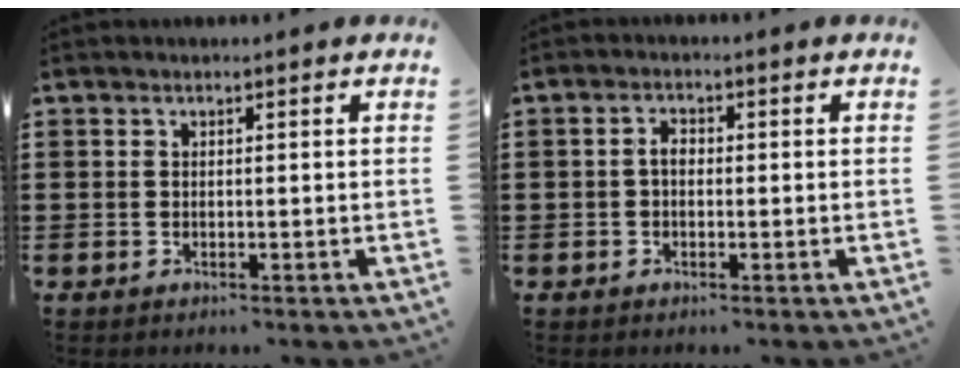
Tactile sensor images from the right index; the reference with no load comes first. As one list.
[{"total": 2.0, "force": [-0.3, 1.1, 1.7], "torque": [-0.040, 0.001, -0.009]}]